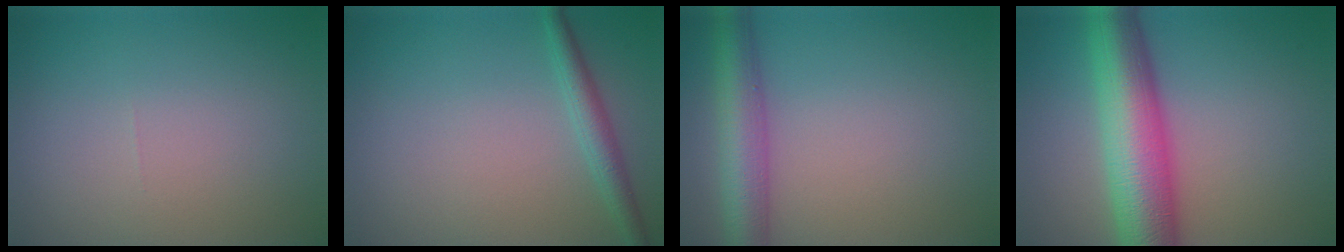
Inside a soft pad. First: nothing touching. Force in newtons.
{"total": 2.2, "press": 2.2, "slide": 0.1}
{"total": 5.1, "press": 5.1, "slide": 0.2}
{"total": 9.6, "press": 9.6, "slide": 0.1}